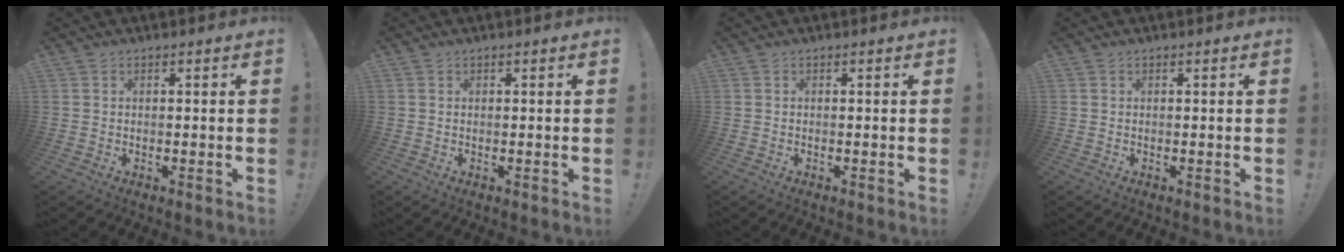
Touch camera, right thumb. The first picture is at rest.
{"total": 0.0}
{"total": 0.0}
{"total": 0.0}